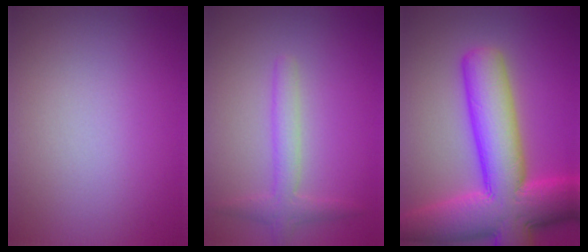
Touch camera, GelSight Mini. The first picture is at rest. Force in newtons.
{"total": 2.4, "press": 2.4, "slide": 0.1}
{"total": 12.3, "press": 12.3, "slide": 0.6}